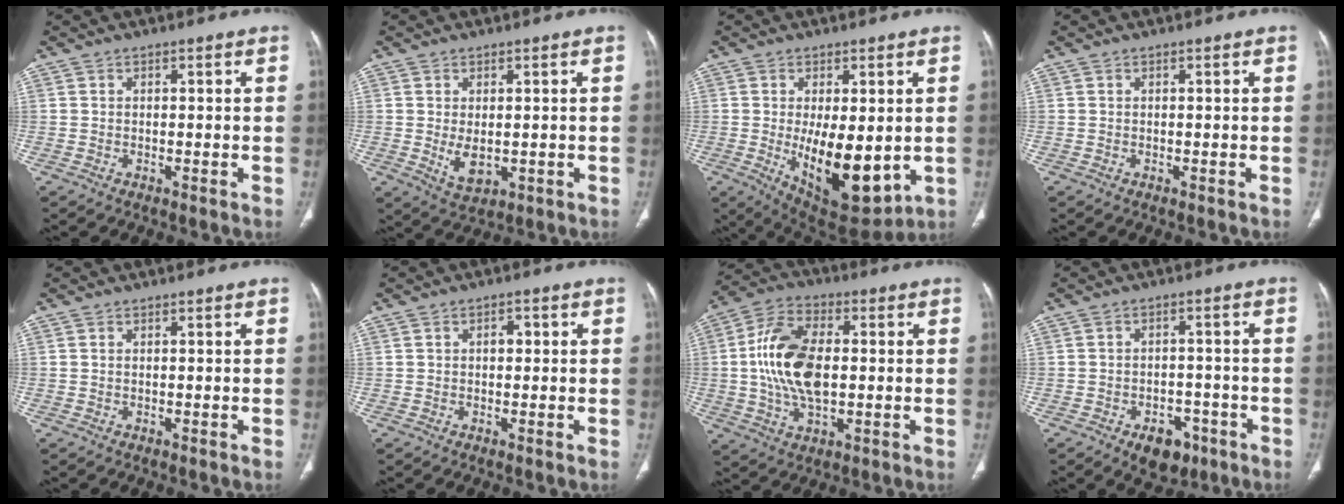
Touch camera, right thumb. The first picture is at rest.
{"total": 4.8, "force": [-0.4, 2.7, 3.9], "torque": [-0.064, -0.010, 0.008]}
{"total": 15.6, "force": [-1.8, 7.2, 13.7], "torque": [-0.190, -0.028, -0.003]}
{"total": 0.0}
{"total": 0.0}
{"total": 2.0, "force": [0.3, 1.3, 1.4], "torque": [-0.016, 0.007, 0.003]}
{"total": 15.3, "force": [0.3, 8.5, 12.8], "torque": [-0.249, 0.015, 0.002]}
{"total": 7.1, "force": [-3.9, 4.6, 3.8], "torque": [-0.028, 0.024, -0.051]}